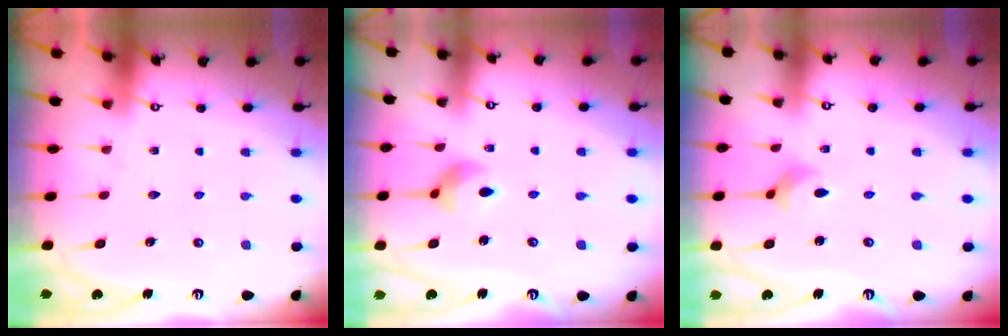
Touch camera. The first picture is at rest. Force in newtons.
{"total": 6.9, "press": 6.9, "slide": 0.7}
{"total": 3.2, "press": 3.2, "slide": 0.3}